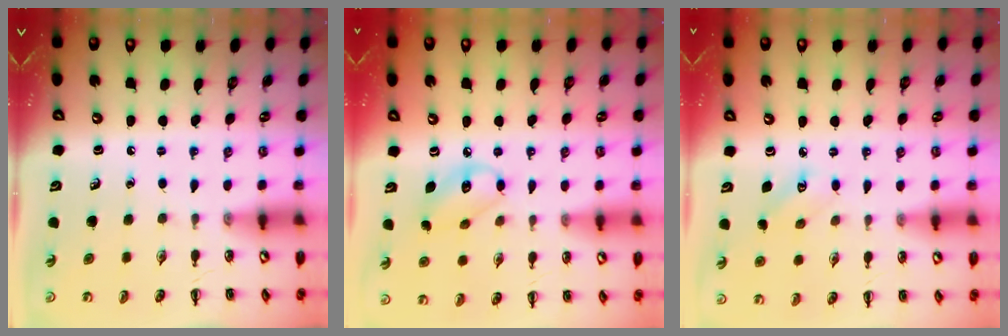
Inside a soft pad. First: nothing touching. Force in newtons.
{"total": 6.9, "press": 6.9, "slide": 0.6}
{"total": 2.9, "press": 2.8, "slide": 0.8}